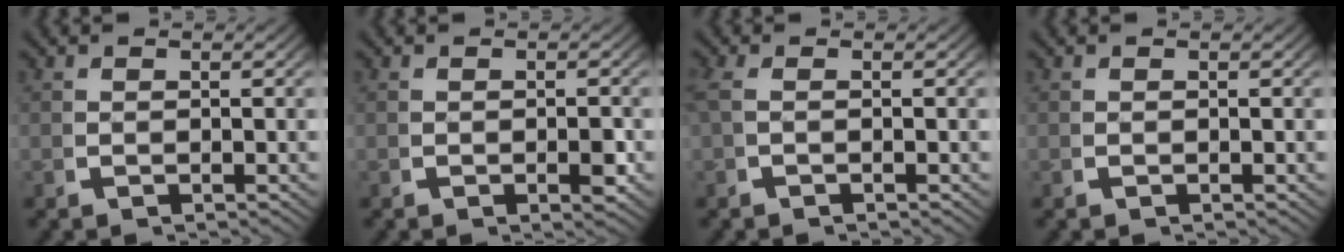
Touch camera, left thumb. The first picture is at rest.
{"total": 1.4, "force": [-0.2, 0.5, 1.3], "torque": [-0.021, -0.002, -0.004]}
{"total": 1.0, "force": [-0.3, 0.3, 0.9], "torque": [-0.030, 0.002, -0.004]}
{"total": 0.0}